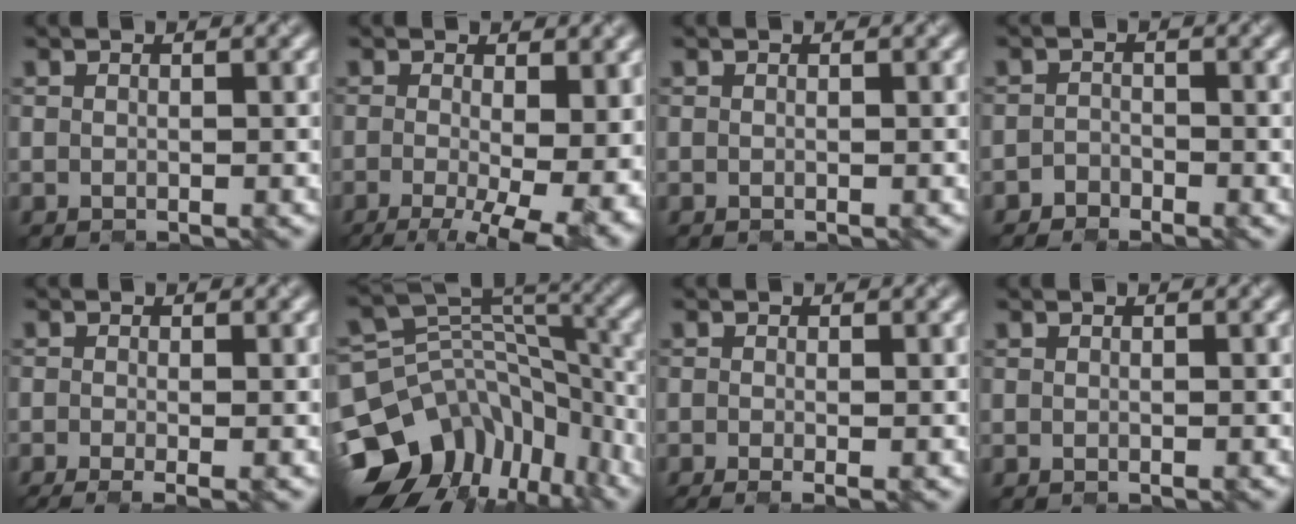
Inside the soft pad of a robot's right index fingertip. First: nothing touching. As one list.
[{"total": 9.6, "force": [-2.2, 3.3, 8.7], "torque": [-0.109, -0.019, -0.021]}, {"total": 0.0}, {"total": 1.2, "force": [-1.1, 0.6, 0.0], "torque": [0.005, 0.002, -0.023]}, {"total": 2.7, "force": [-1.1, 0.7, 2.4], "torque": [-0.039, -0.017, -0.018]}, {"total": 13.2, "force": [-8.0, 8.6, 6.0], "torque": [-0.137, 0.021, -0.127]}, {"total": 1.1, "force": [-0.5, 0.0, 1.0], "torque": [-0.019, -0.011, -0.011]}, {"total": 0.0}]